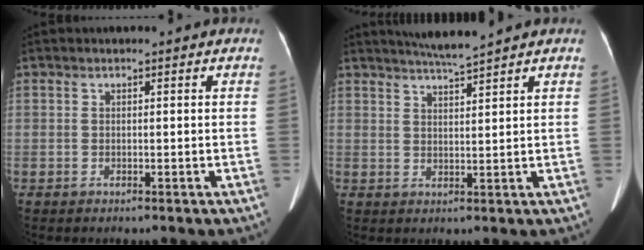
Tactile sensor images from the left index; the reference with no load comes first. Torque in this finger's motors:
{"motor_torque": [0.14, -0.44, 0.00, 0.03]}